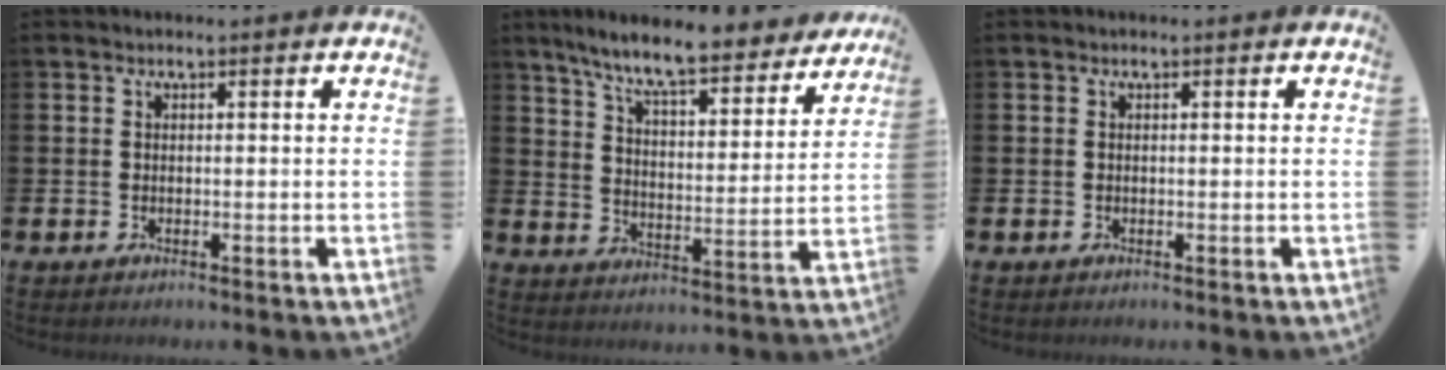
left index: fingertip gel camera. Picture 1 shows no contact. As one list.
[{"total": 9.3, "force": [8.4, 1.2, 3.8], "torque": [-0.097, -0.049, 0.145]}, {"total": 0.0}]